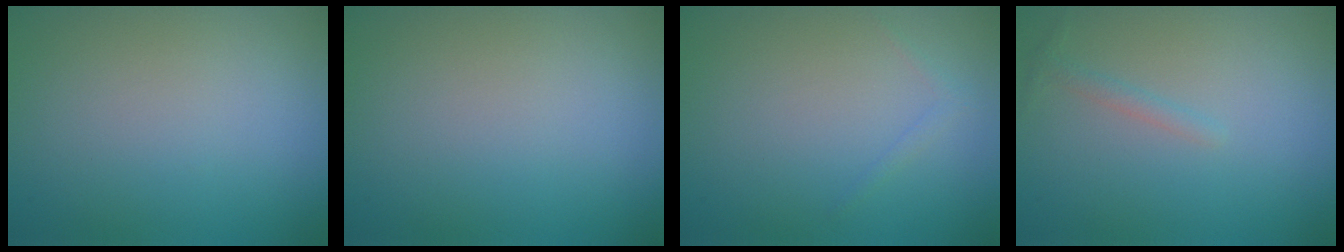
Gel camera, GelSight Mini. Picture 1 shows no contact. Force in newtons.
{"total": 0.0}
{"total": 0.6, "press": 0.6, "slide": 0.1}
{"total": 0.9, "press": 0.9, "slide": 0.0}